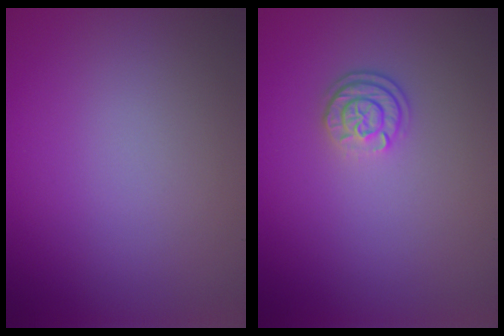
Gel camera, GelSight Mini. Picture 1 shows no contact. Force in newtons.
{"total": 2.3, "press": 1.7, "slide": 1.4}